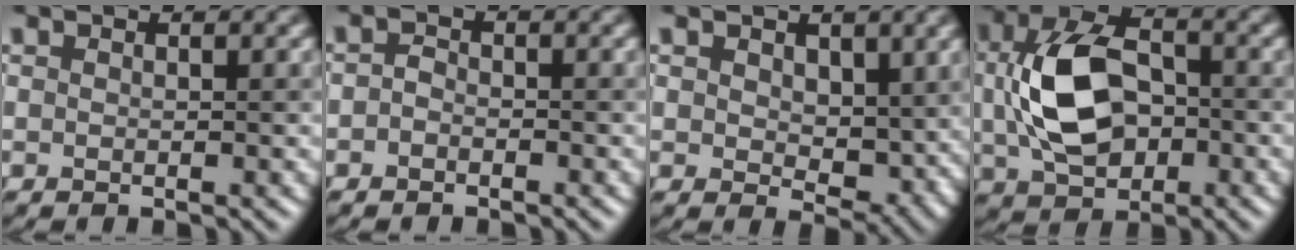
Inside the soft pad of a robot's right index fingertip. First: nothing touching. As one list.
[{"total": 0.9, "force": [-0.7, 0.5, -0.1], "torque": [-0.008, 0.001, -0.014]}, {"total": 3.5, "force": [0.9, 2.5, 2.3], "torque": [-0.038, -0.013, 0.023]}, {"total": 8.4, "force": [0.0, 5.7, 6.2], "torque": [-0.144, 0.002, 0.005]}]